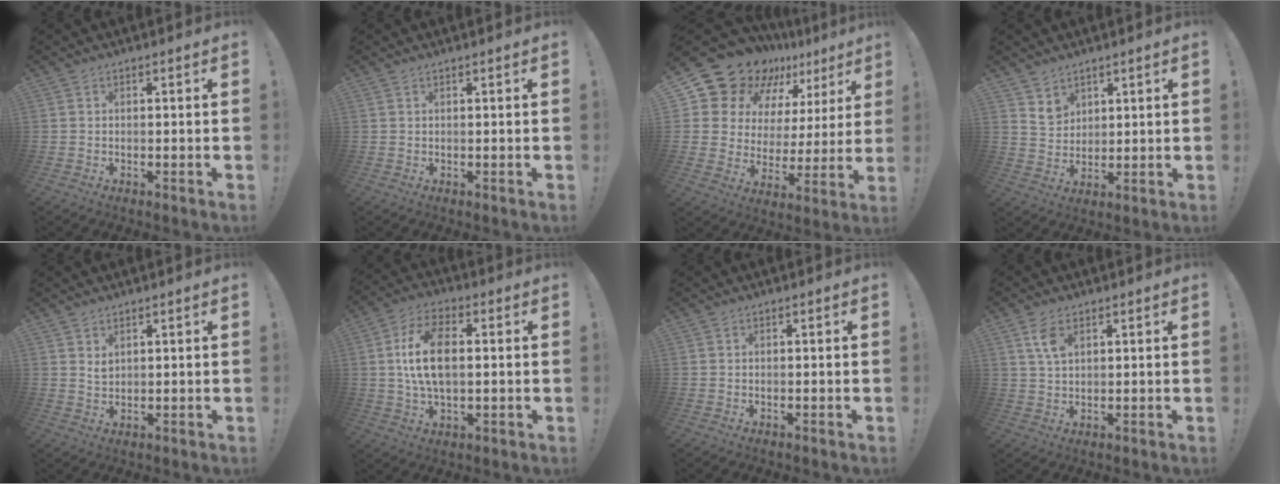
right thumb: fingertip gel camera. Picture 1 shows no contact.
{"total": 0.7, "force": [0.6, -0.1, 0.3], "torque": [-0.002, -0.003, 0.010]}
{"total": 17.9, "force": [14.8, 8.8, 4.9], "torque": [-0.104, -0.113, 0.289]}
{"total": 6.0, "force": [4.4, 4.0, 0.9], "torque": [-0.010, -0.034, 0.084]}
{"total": 2.3, "force": [1.6, 1.2, 1.1], "torque": [-0.011, -0.011, 0.028]}
{"total": 13.3, "force": [1.5, 7.6, 10.8], "torque": [-0.196, 0.005, 0.026]}
{"total": 0.0}
{"total": 5.1, "force": [2.6, 2.4, 3.6], "torque": [-0.066, -0.009, 0.047]}